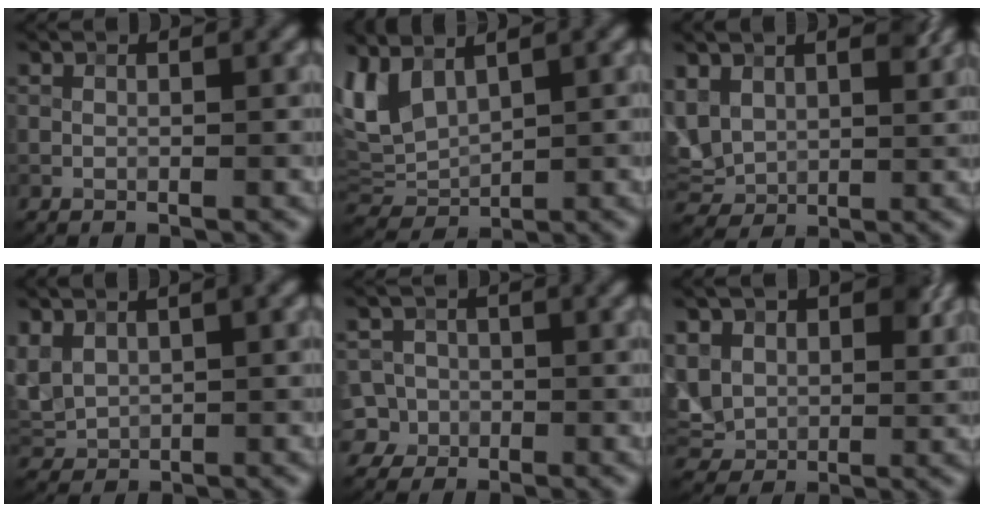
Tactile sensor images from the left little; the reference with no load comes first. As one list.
[{"total": 4.2, "force": [2.0, 2.5, 2.8], "torque": [-0.070, -0.005, 0.041]}, {"total": 6.2, "force": [2.6, 4.5, 3.3], "torque": [-0.101, 0.001, 0.052]}, {"total": 3.6, "force": [1.4, 2.3, 2.3], "torque": [-0.056, 0.004, 0.030]}, {"total": 5.2, "force": [-2.4, 4.5, 1.0], "torque": [-0.004, -0.002, -0.060]}, {"total": 7.8, "force": [2.7, 6.0, 4.2], "torque": [-0.105, 0.008, 0.043]}]